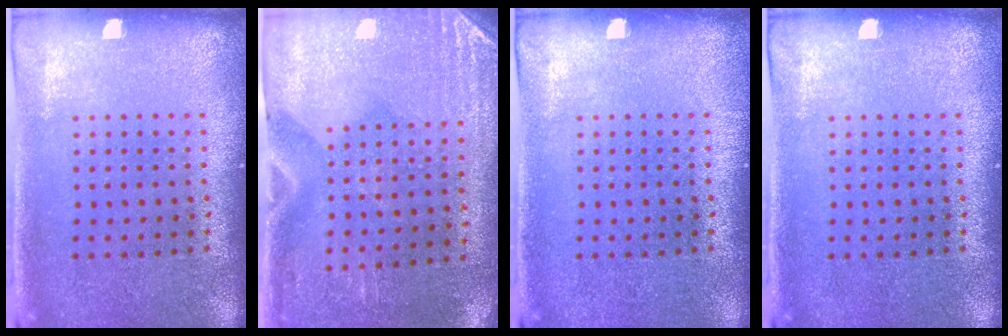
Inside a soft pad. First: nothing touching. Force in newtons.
{"total": 2.9, "press": 2.5, "slide": 1.4}
{"total": 0.0}
{"total": 0.0}